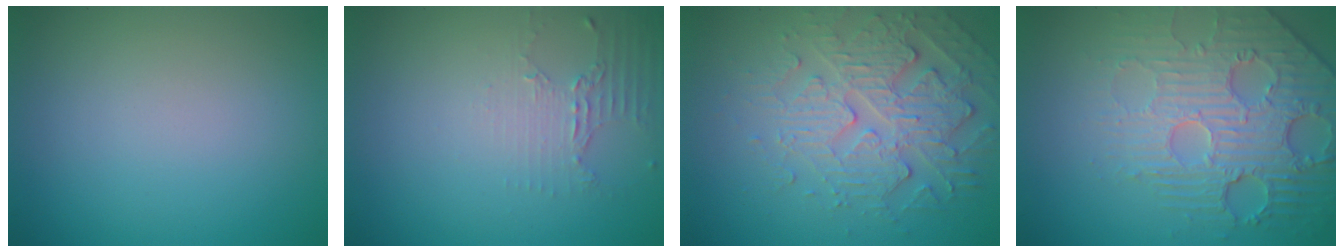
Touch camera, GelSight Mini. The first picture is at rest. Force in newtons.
{"total": 1.9, "press": 1.4, "slide": 1.3}
{"total": 5.0, "press": 4.3, "slide": 2.6}
{"total": 5.3, "press": 4.8, "slide": 2.2}